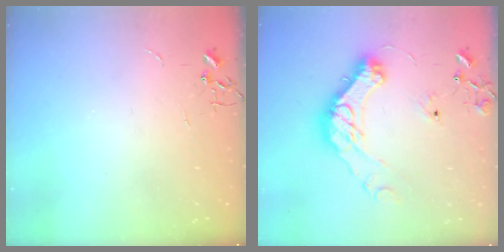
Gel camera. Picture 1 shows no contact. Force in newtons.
{"total": 17.4, "press": 17.2, "slide": 2.4}